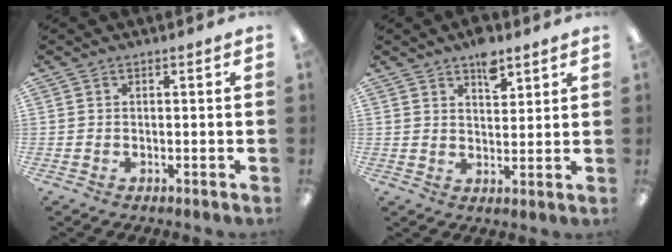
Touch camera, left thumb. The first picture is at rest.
{"total": 6.4, "force": [4.5, 3.2, 3.2], "torque": [-0.035, -0.023, 0.075]}